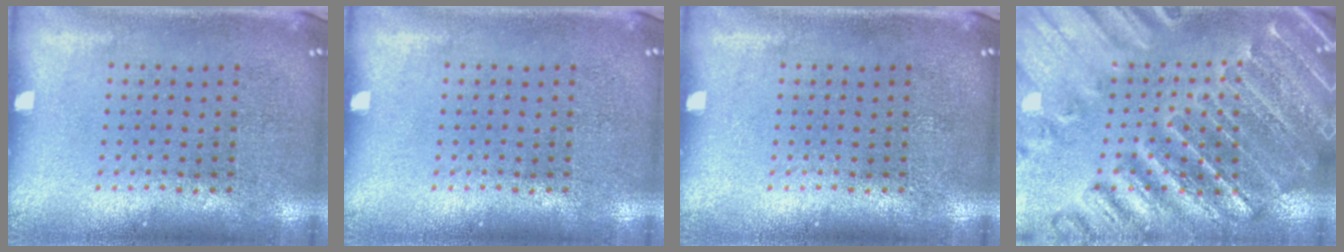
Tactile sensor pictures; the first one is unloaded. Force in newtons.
{"total": 0.0}
{"total": 0.0}
{"total": 2.7, "press": 2.7, "slide": 0.4}